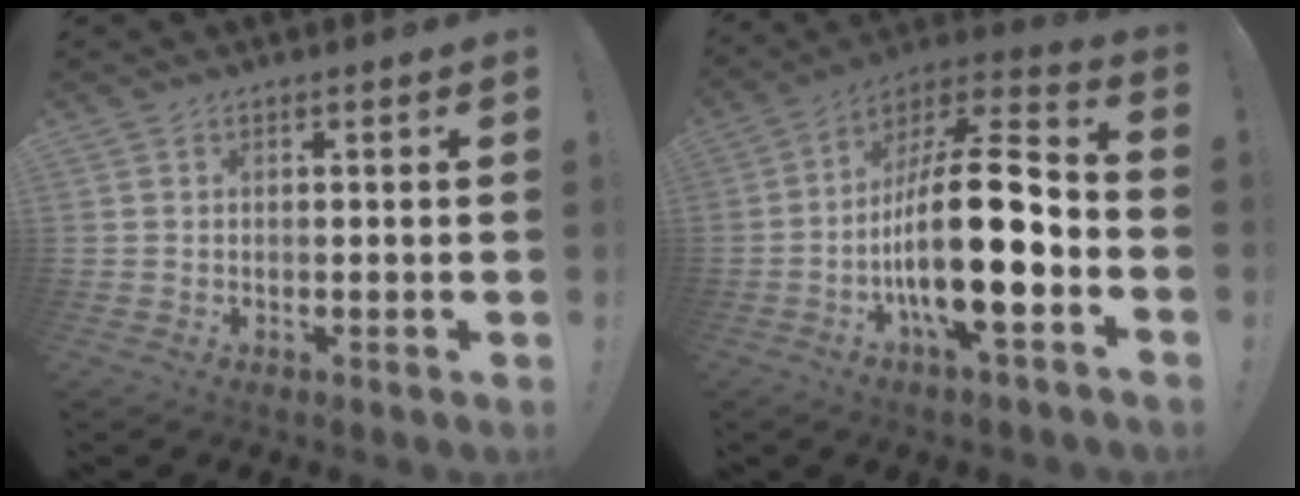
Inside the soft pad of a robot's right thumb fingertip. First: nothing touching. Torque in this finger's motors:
{"motor_torque": [2.81, 2.20, 1.52, -1.25, 0.41]}